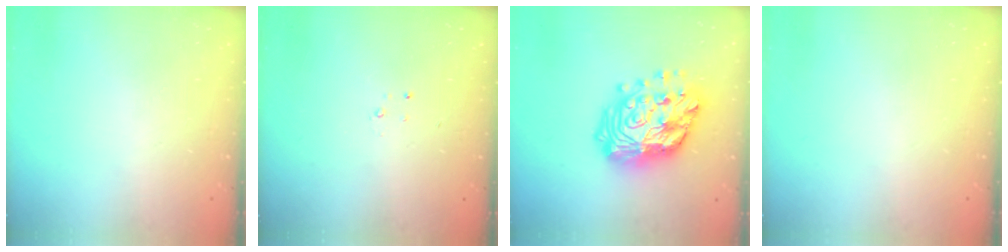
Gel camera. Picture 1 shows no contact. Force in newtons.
{"total": 2.3, "press": 2.3, "slide": 0.3}
{"total": 21.7, "press": 21.5, "slide": 2.2}
{"total": 0.0}